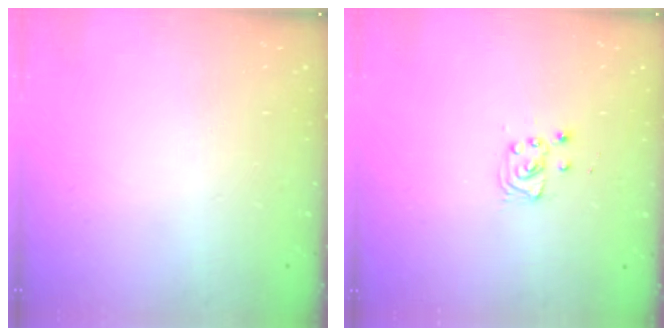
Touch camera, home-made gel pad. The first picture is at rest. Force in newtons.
{"total": 4.4, "press": 4.4, "slide": 0.5}